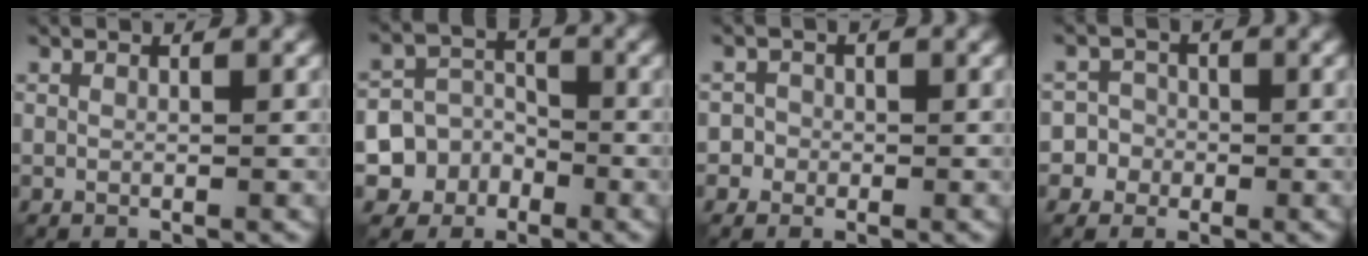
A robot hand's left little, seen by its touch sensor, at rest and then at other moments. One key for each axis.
{"total": 6.2, "fx": -3.1, "fy": 5.3, "fz": 0.8, "tx": 0.008, "ty": -0.001, "tz": -0.073}
{"total": 1.8, "fx": -0.6, "fy": 1.7, "fz": 0.1, "tx": 0.017, "ty": 0.009, "tz": -0.019}
{"total": 4.5, "fx": -1.8, "fy": 4.1, "fz": 0.2, "tx": 0.020, "ty": 0.008, "tz": -0.049}